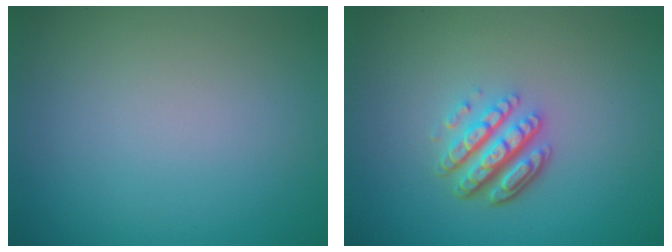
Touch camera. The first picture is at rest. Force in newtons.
{"total": 4.6, "press": 3.4, "slide": 3.2}